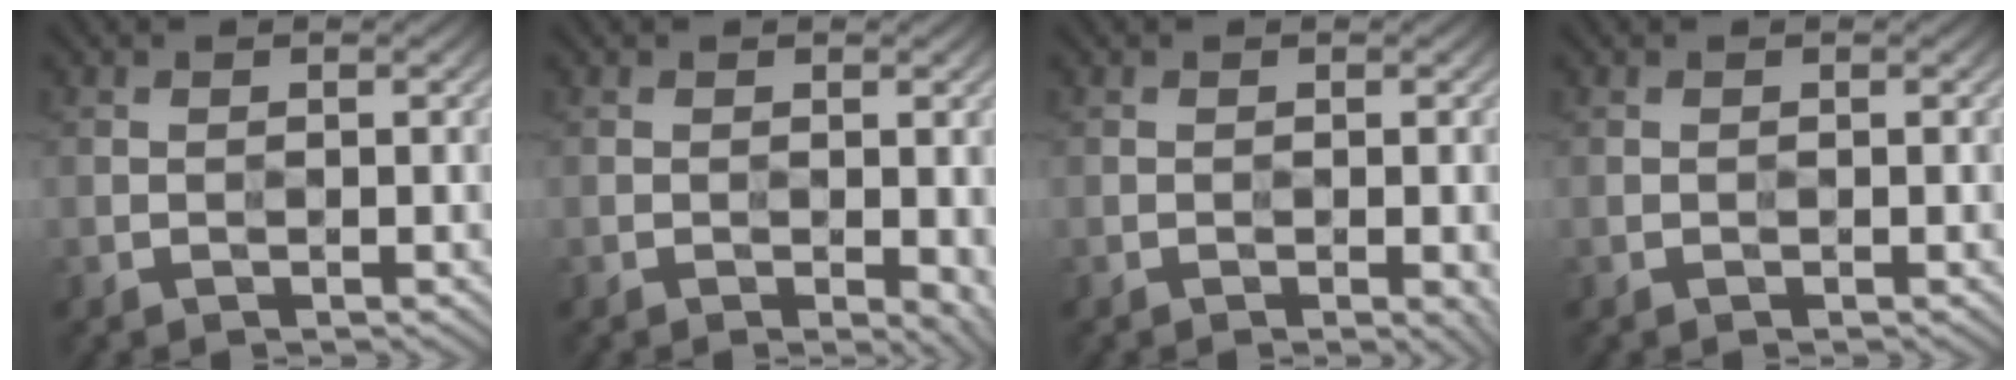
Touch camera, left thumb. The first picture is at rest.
{"total": 4.8, "force": [-1.4, 2.4, 4.0], "torque": [-0.042, -0.013, -0.003]}
{"total": 4.1, "force": [-1.6, 1.7, 3.4], "torque": [-0.029, -0.012, -0.010]}
{"total": 0.0}